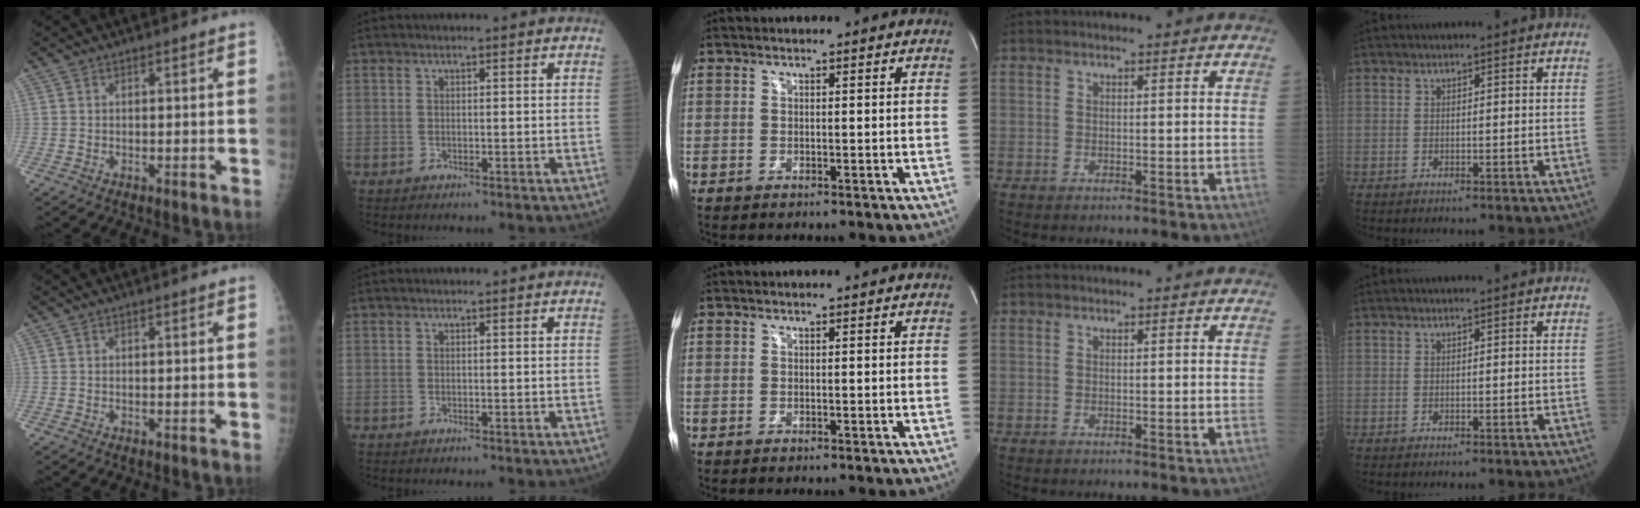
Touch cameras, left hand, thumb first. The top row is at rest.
{}